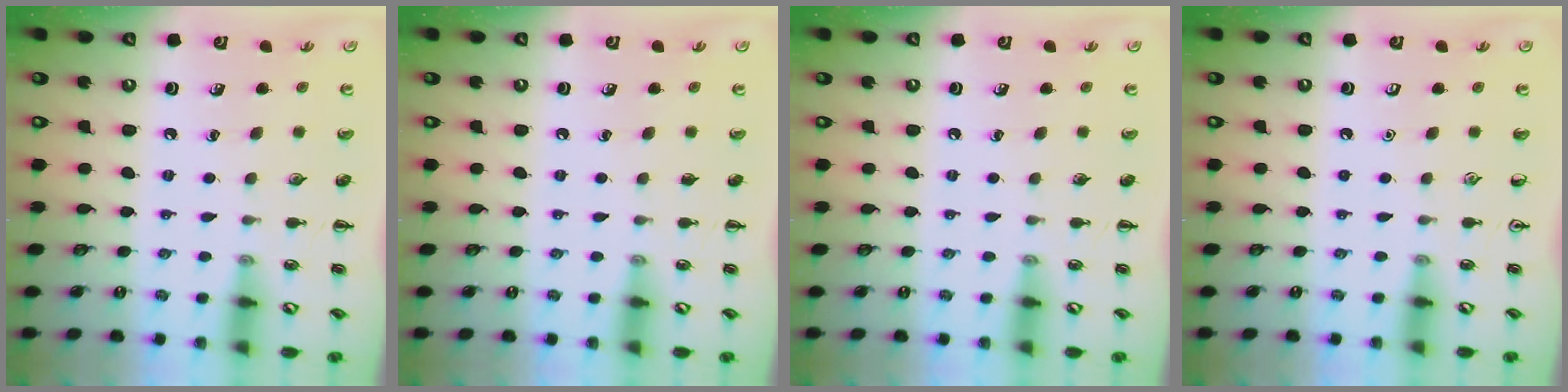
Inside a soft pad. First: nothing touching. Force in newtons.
{"total": 0.0}
{"total": 0.0}
{"total": 0.0}